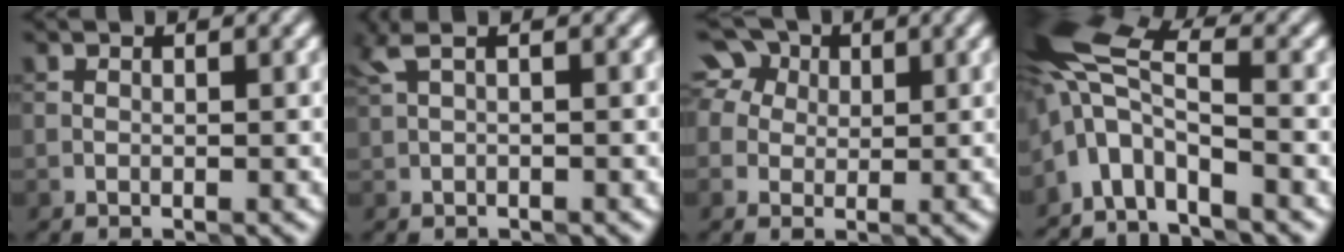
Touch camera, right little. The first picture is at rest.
{"total": 1.5, "force": [0.6, 0.3, 1.3], "torque": [-0.028, 0.008, 0.010]}
{"total": 6.5, "force": [2.9, 4.9, 3.2], "torque": [-0.059, 0.033, 0.025]}
{"total": 5.9, "force": [-3.1, 2.5, 4.3], "torque": [-0.083, 0.012, -0.073]}